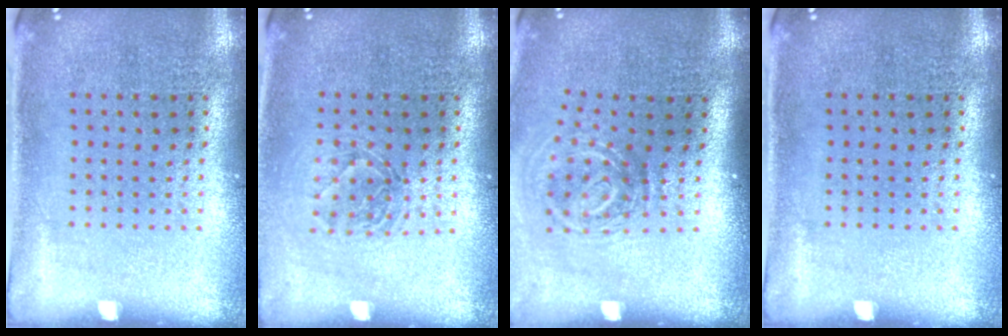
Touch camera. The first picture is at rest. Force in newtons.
{"total": 1.4, "press": 1.2, "slide": 0.7}
{"total": 2.0, "press": 1.3, "slide": 1.5}
{"total": 0.0}